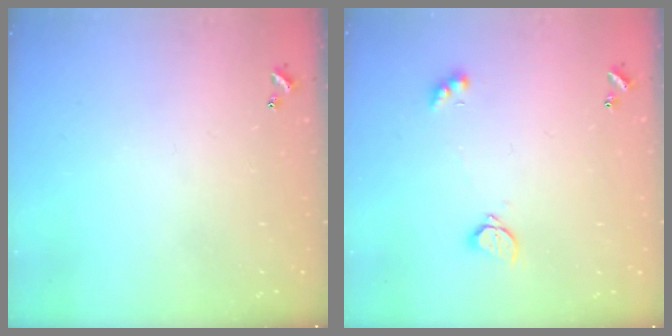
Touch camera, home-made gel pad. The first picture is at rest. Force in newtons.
{"total": 2.1, "press": 2.1, "slide": 0.5}